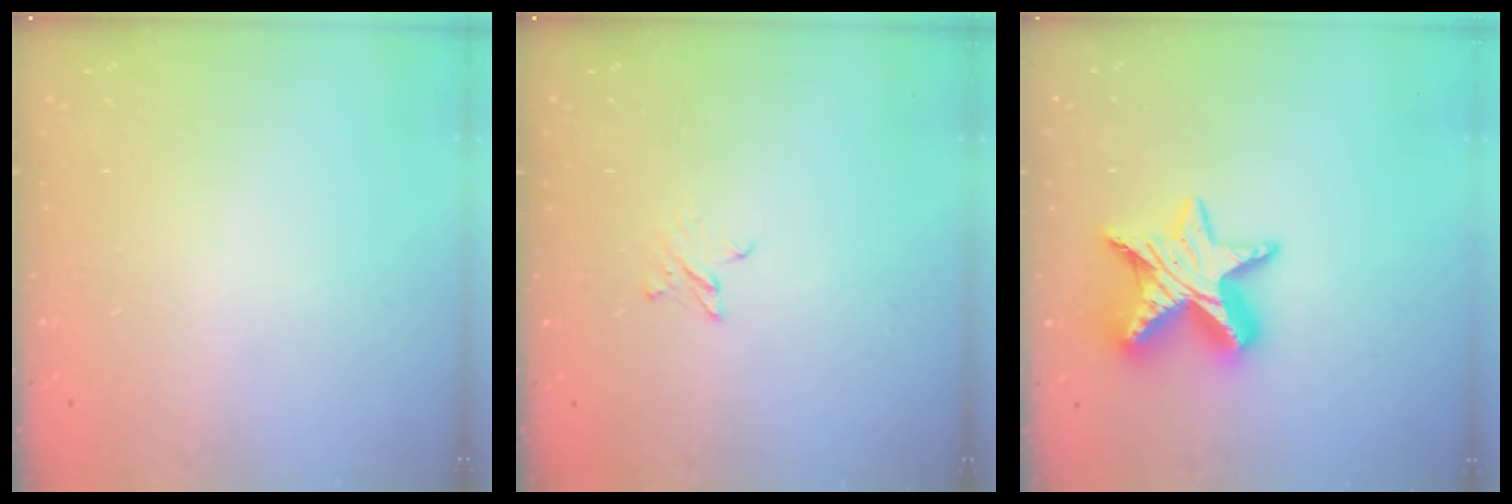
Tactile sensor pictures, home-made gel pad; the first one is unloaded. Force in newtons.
{"total": 2.9, "press": 2.9, "slide": 0.2}
{"total": 12.1, "press": 12.1, "slide": 0.9}